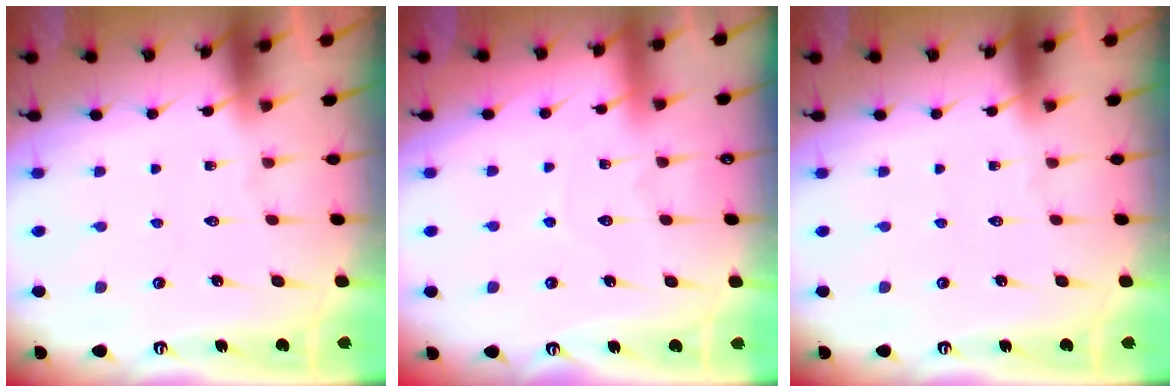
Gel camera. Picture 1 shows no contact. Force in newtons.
{"total": 3.5, "press": 3.5, "slide": 0.3}
{"total": 0.0}